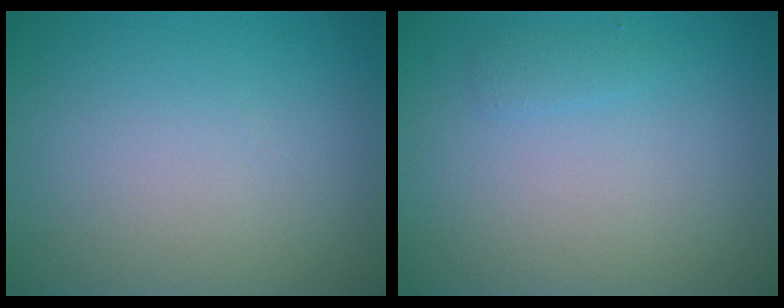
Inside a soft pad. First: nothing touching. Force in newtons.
{"total": 0.7, "press": 0.7, "slide": 0.1}